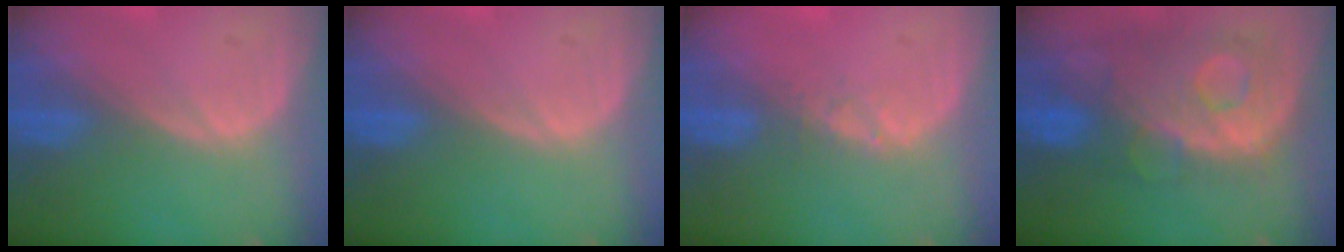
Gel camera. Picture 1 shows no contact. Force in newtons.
{"total": 0.0}
{"total": 1.3, "press": 1.0, "slide": 0.8}
{"total": 11.3, "press": 9.8, "slide": 5.7}